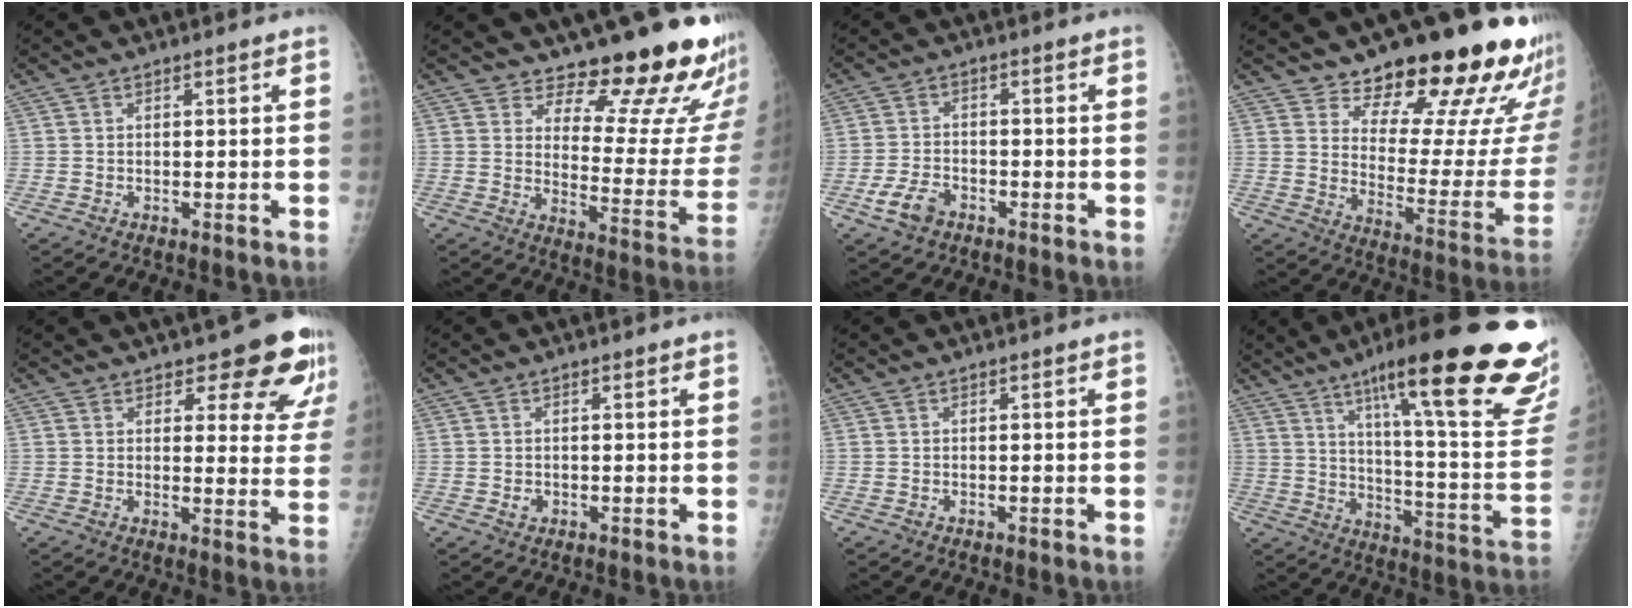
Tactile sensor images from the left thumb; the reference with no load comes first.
{"total": 18.6, "force": [15.8, 5.2, 8.5], "torque": [-0.064, -0.152, 0.196]}
{"total": 5.0, "force": [-2.9, 3.2, 2.6], "torque": [-0.052, 0.012, -0.052]}
{"total": 23.8, "force": [18.4, 7.4, 13.1], "torque": [-0.144, -0.141, 0.244]}
{"total": 11.4, "force": [8.4, 4.4, 6.3], "torque": [-0.028, -0.050, 0.091]}
{"total": 1.0, "force": [-0.2, 0.9, 0.2], "torque": [0.000, 0.000, 0.000]}
{"total": 0.0}
{"total": 32.3, "force": [20.0, 4.8, 24.9], "torque": [-0.276, -0.071, 0.284]}